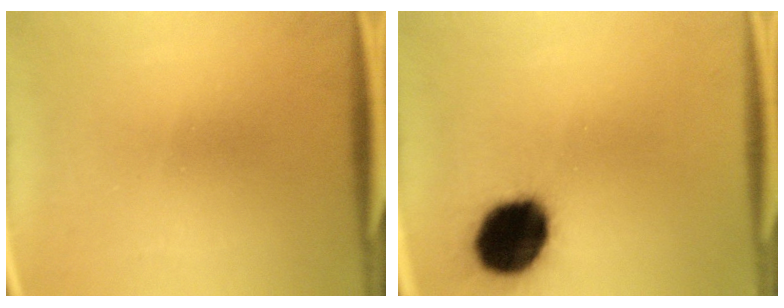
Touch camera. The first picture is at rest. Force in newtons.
{"total": 19.4}